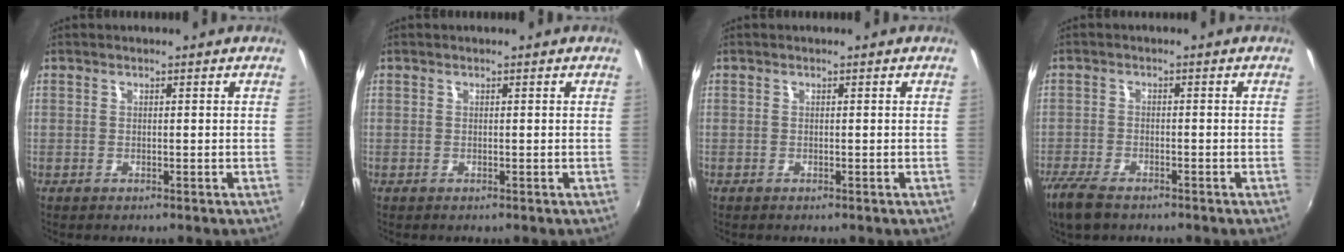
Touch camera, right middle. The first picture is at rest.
{"total": 0.0}
{"total": 0.0}
{"total": 6.5, "force": [-5.0, 2.3, 3.5], "torque": [-0.099, -0.021, -0.098]}